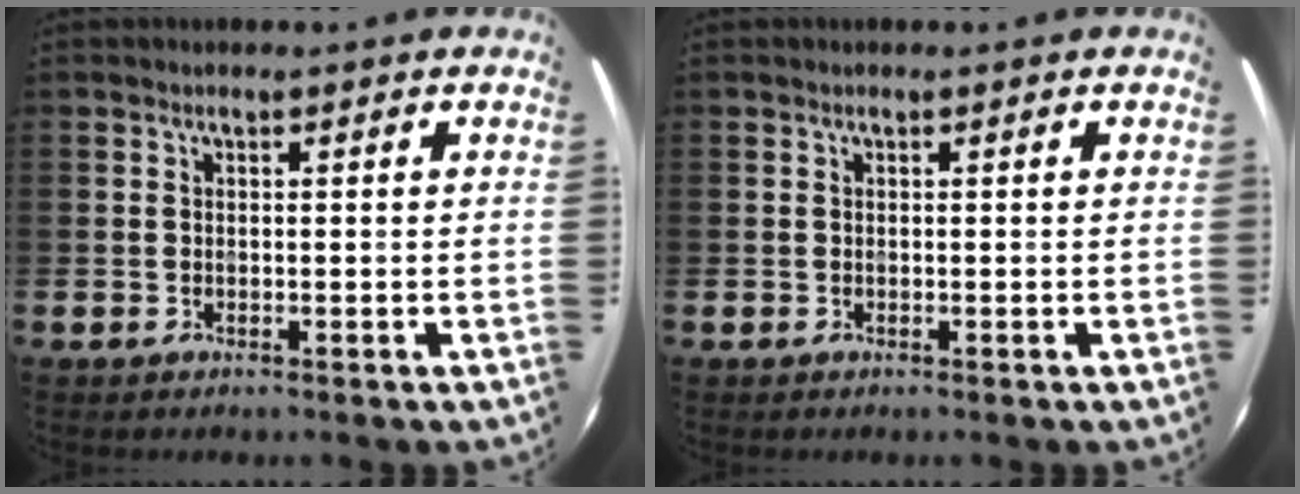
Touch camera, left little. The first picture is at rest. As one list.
[{"total": 0.0}]